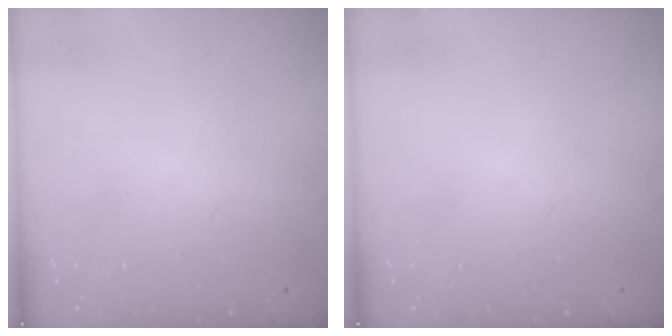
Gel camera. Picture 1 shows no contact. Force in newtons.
{"total": 0.0}